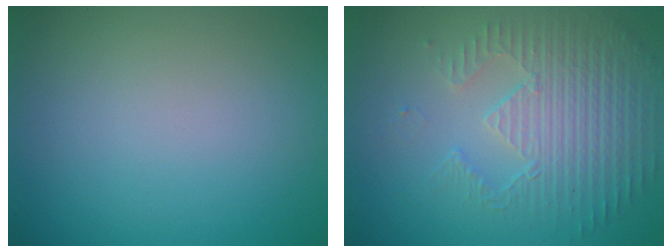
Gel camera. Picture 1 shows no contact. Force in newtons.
{"total": 3.8, "press": 3.6, "slide": 1.1}